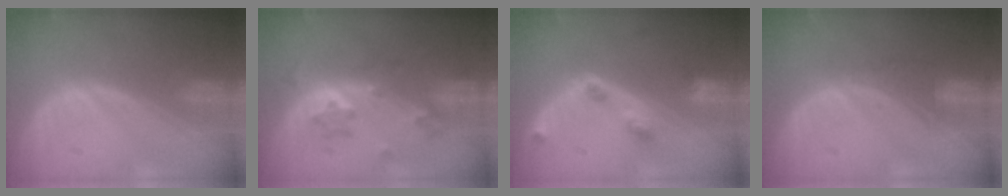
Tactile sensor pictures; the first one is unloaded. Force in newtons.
{"total": 6.0, "press": 5.8, "slide": 1.7}
{"total": 4.3, "press": 3.9, "slide": 1.8}
{"total": 2.7, "press": 2.6, "slide": 0.7}